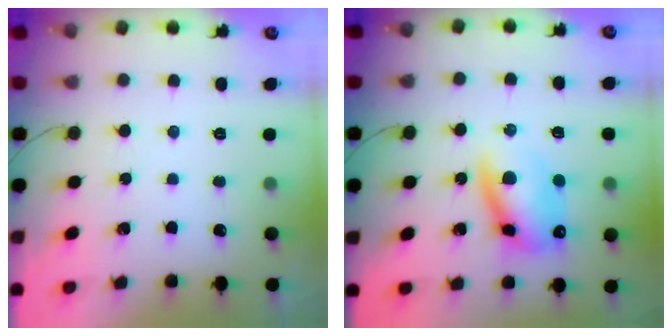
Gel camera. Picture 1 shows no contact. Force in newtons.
{"total": 12.3, "press": 11.9, "slide": 2.9}